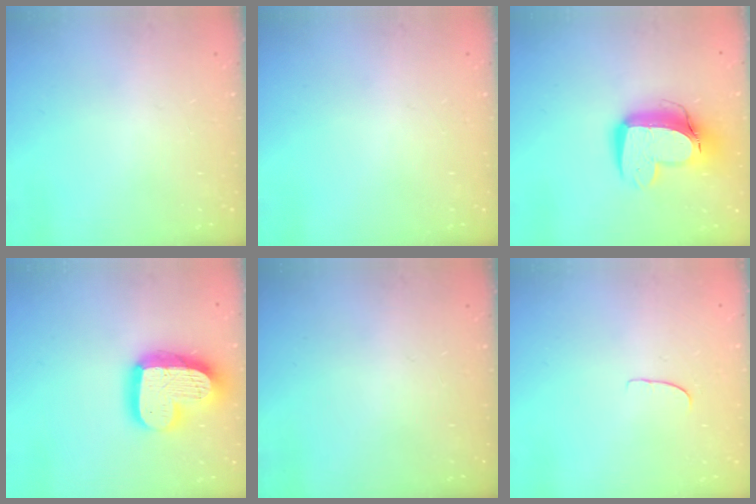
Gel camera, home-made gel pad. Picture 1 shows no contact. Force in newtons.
{"total": 0.0}
{"total": 13.6, "press": 13.5, "slide": 1.4}
{"total": 19.5, "press": 19.4, "slide": 1.7}
{"total": 0.0}
{"total": 5.4, "press": 5.4, "slide": 0.3}